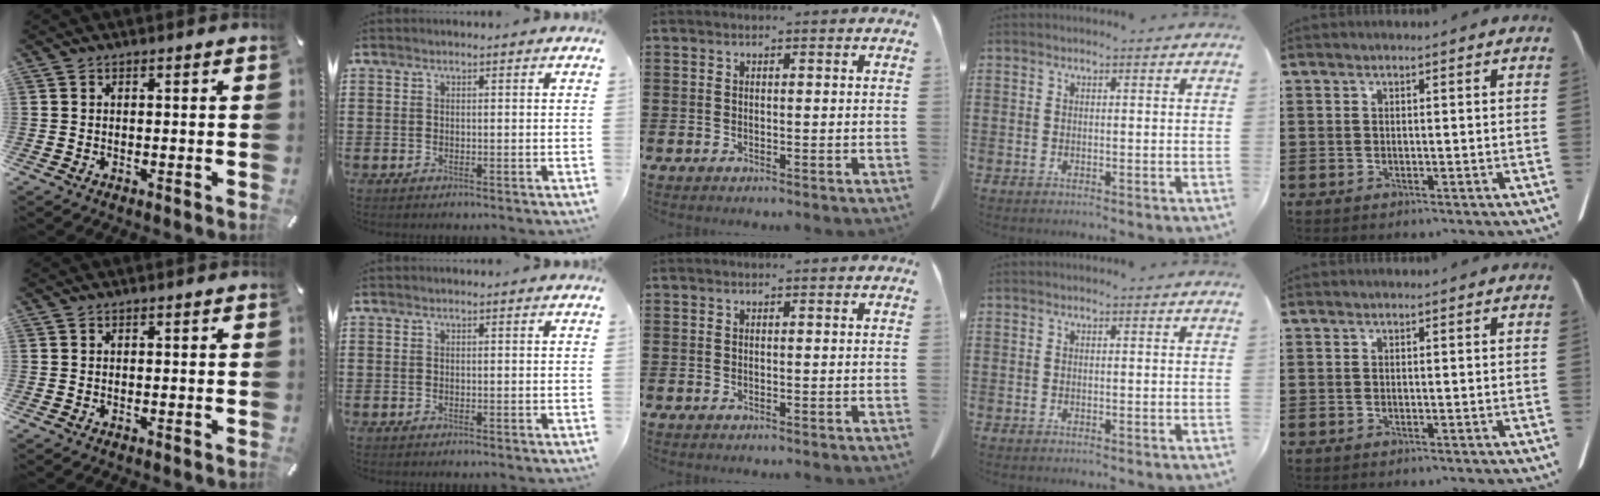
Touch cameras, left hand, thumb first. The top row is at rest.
{}